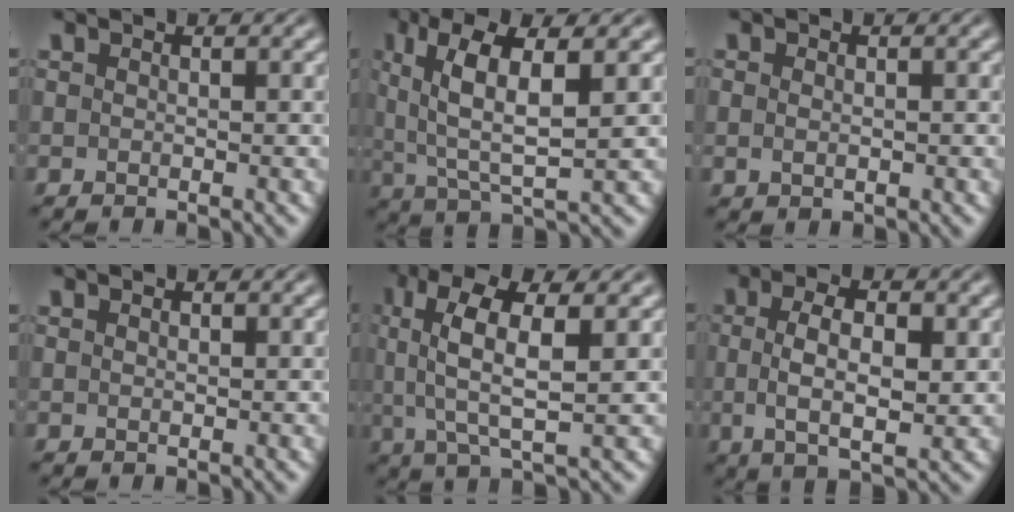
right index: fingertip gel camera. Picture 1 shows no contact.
{"total": 6.2, "force": [1.4, 2.2, 5.6], "torque": [-0.106, -0.007, 0.035]}
{"total": 0.8, "force": [0.0, 0.4, 0.7], "torque": [-0.018, -0.010, 0.009]}
{"total": 0.5, "force": [0.2, -0.4, 0.2], "torque": [0.003, -0.003, 0.008]}
{"total": 6.3, "force": [1.4, 2.1, 5.7], "torque": [-0.114, 0.001, 0.027]}
{"total": 5.3, "force": [0.5, 2.1, 4.8], "torque": [-0.086, -0.006, 0.011]}